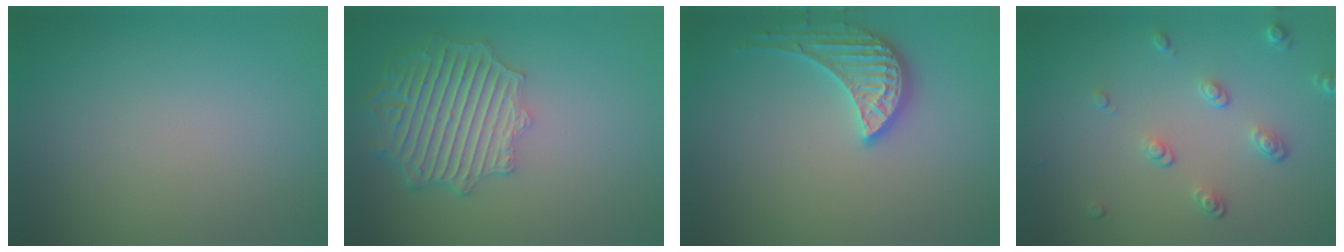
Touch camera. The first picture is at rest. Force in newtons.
{"total": 6.9, "press": 5.5, "slide": 4.2}
{"total": 3.2, "press": 3.2, "slide": 0.5}
{"total": 2.2, "press": 1.4, "slide": 1.7}